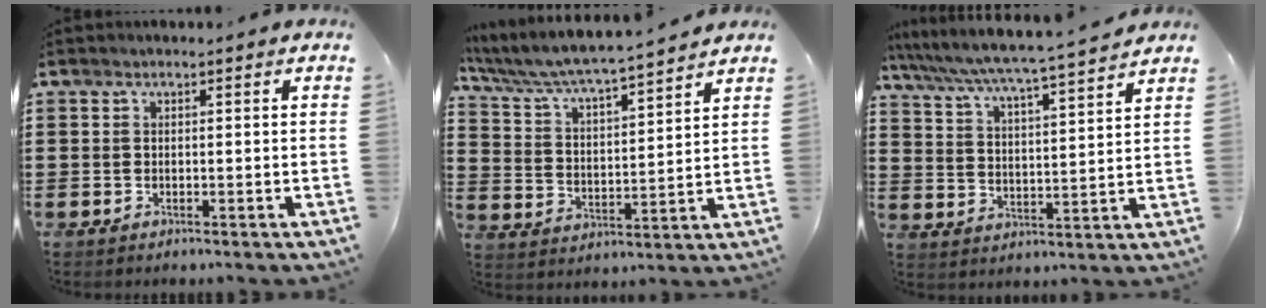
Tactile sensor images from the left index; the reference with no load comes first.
{"total": 5.0, "force": [4.8, -0.3, 1.6], "torque": [-0.056, -0.037, 0.072]}
{"total": 4.6, "force": [4.2, -0.6, 1.8], "torque": [-0.056, -0.037, 0.062]}